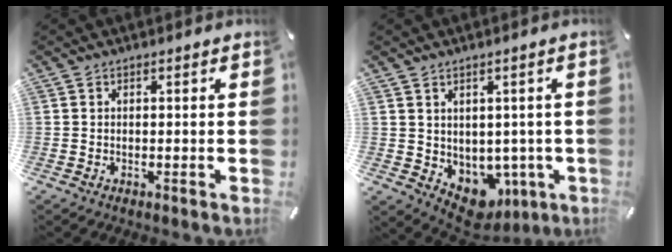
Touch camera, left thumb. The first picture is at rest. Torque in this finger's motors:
{"motor_torque": [0.50, 0.56, 0.24, -0.28, 0.03]}